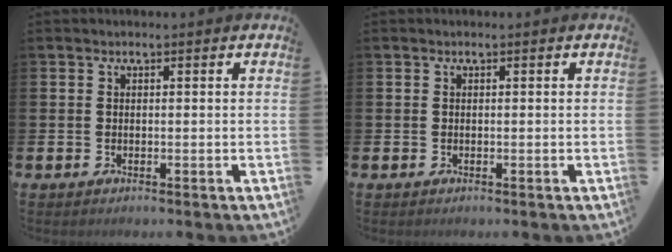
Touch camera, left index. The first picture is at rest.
{"total": 0.0}